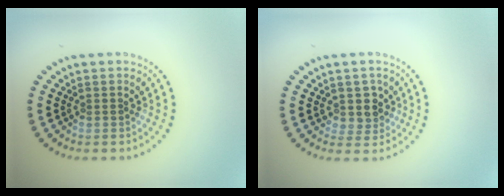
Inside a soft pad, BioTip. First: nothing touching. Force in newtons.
{"total": 2.2, "press": 1.9, "slide": 1.1}